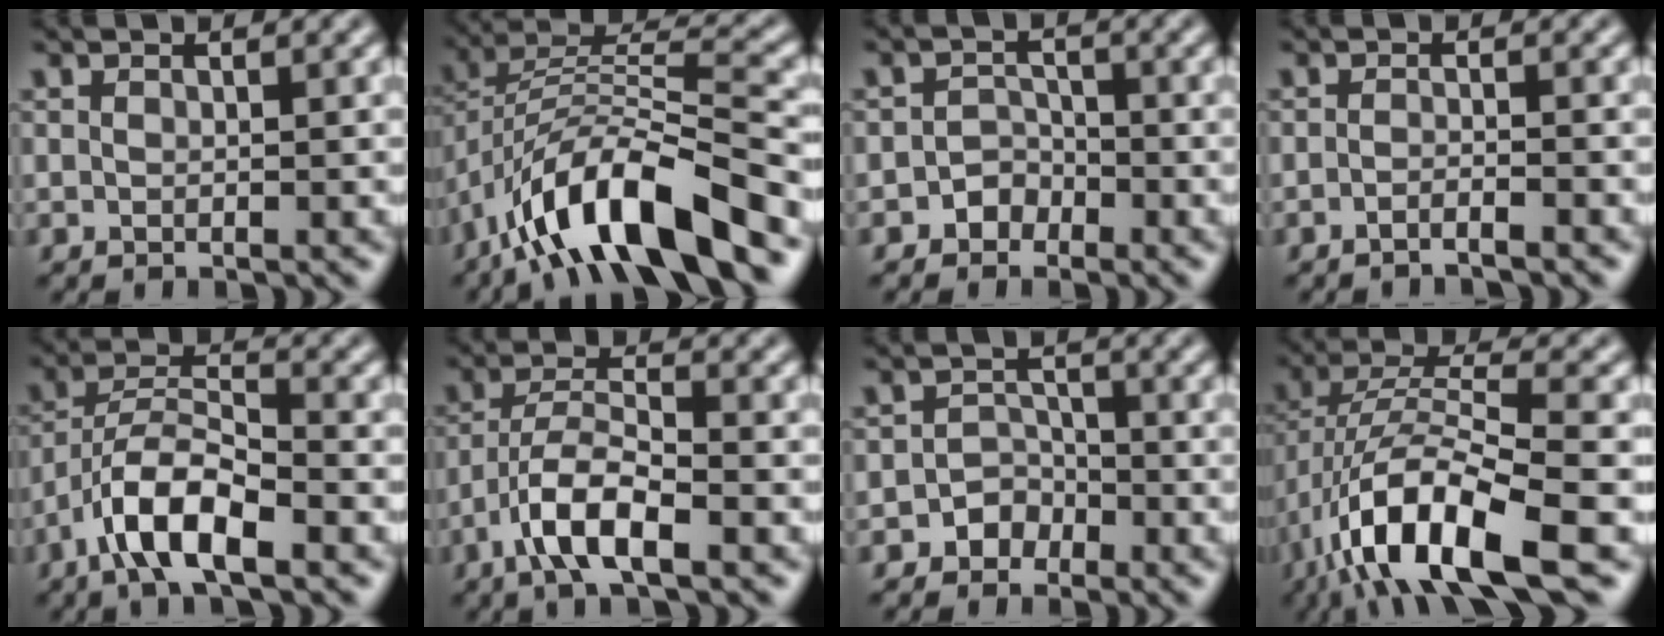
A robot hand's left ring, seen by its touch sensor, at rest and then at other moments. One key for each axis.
{"total": 12.4, "fx": -7.5, "fy": 3.5, "fz": 9.2, "tx": -0.159, "ty": 0.013, "tz": -0.141}
{"total": 1.7, "fx": -1.1, "fy": 1.3, "fz": 0.2, "tx": 0.008, "ty": 0.009, "tz": -0.020}
{"total": 1.4, "fx": -1.1, "fy": 0.2, "fz": 0.9, "tx": -0.009, "ty": -0.001, "tz": -0.027}
{"total": 6.4, "fx": -3.6, "fy": 1.9, "fz": 4.9, "tx": -0.087, "ty": 0.011, "tz": -0.071}
{"total": 5.3, "fx": -2.9, "fy": 1.4, "fz": 4.2, "tx": -0.079, "ty": 0.005, "tz": -0.060}
{"total": 2.0, "fx": -1.2, "fy": 1.5, "fz": 0.2, "tx": 0.013, "ty": 0.010, "tz": -0.025}
{"total": 11.9, "fx": -5.6, "fy": 3.7, "fz": 9.9, "tx": -0.186, "ty": 0.004, "tz": -0.102}